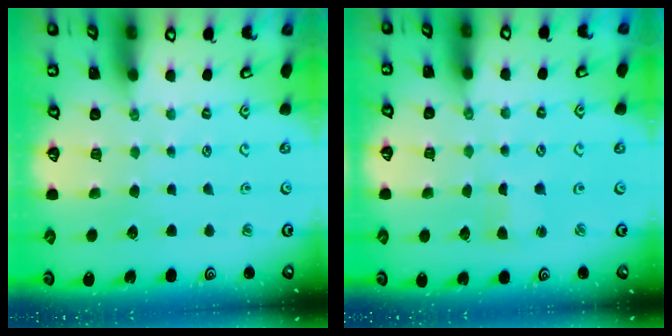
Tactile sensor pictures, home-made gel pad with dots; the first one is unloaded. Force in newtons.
{"total": 2.2, "press": 2.1, "slide": 0.3}